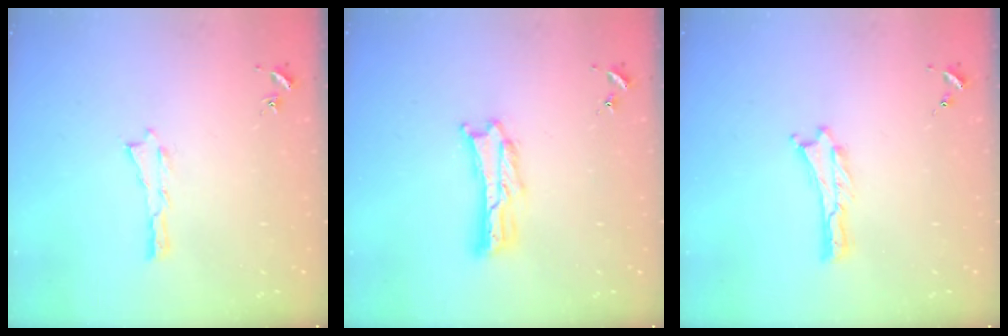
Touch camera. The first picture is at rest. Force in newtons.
{"total": 3.4, "press": 3.4, "slide": 0.4}
{"total": 0.0}